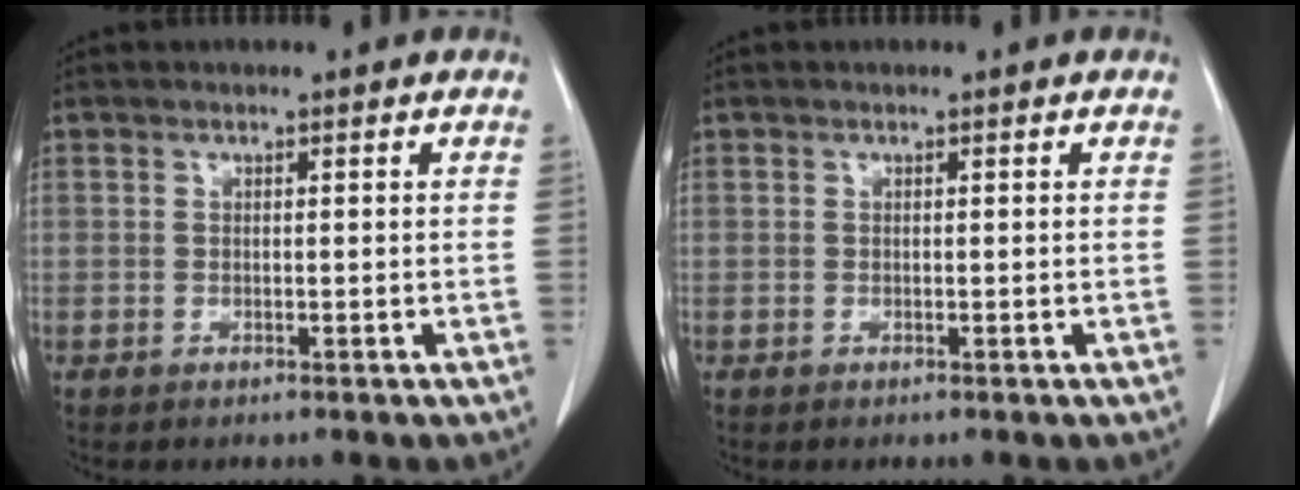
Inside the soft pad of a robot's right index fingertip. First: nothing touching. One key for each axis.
{"total": 0.0}